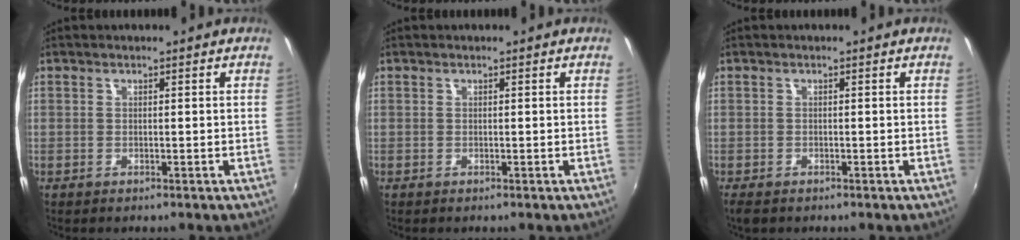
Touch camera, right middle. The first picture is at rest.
{"total": 0.0}
{"total": 2.5, "force": [-1.7, 1.2, 1.3], "torque": [-0.027, -0.014, -0.027]}